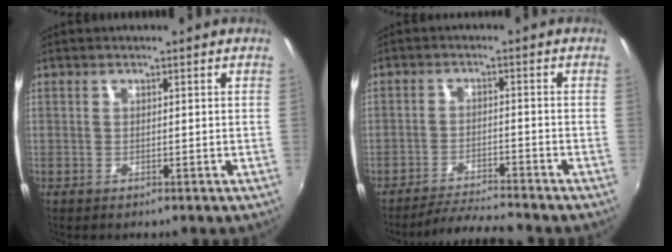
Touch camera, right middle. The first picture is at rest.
{"total": 6.8, "force": [-6.6, 0.0, 1.8], "torque": [-0.054, 0.001, -0.110]}